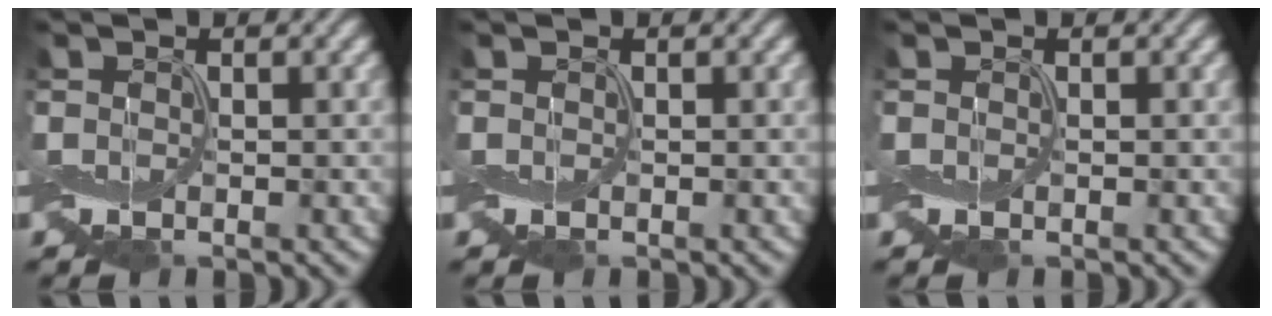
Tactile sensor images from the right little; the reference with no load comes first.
{"total": 0.0}
{"total": 0.0}